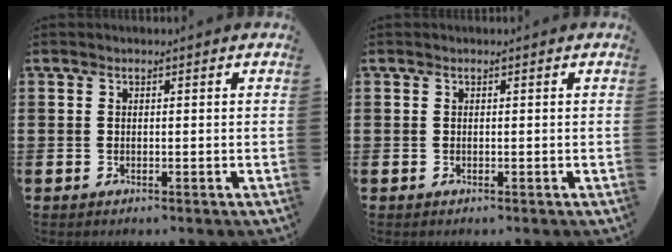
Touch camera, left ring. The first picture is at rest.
{"total": 0.0}